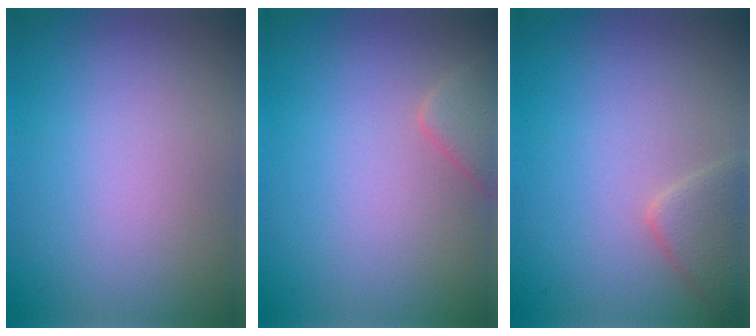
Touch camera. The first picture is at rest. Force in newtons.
{"total": 2.1, "press": 2.1, "slide": 0.2}
{"total": 2.4, "press": 2.4, "slide": 0.1}